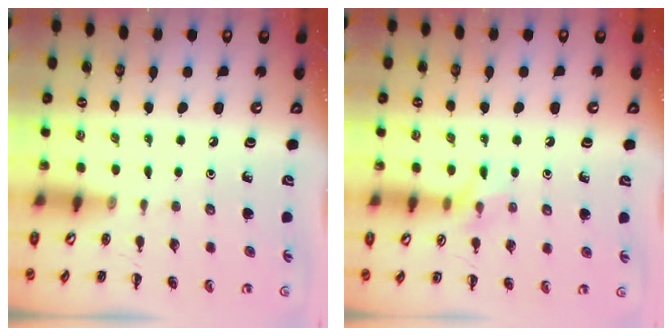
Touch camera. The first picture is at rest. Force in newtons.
{"total": 7.9, "press": 7.7, "slide": 1.6}